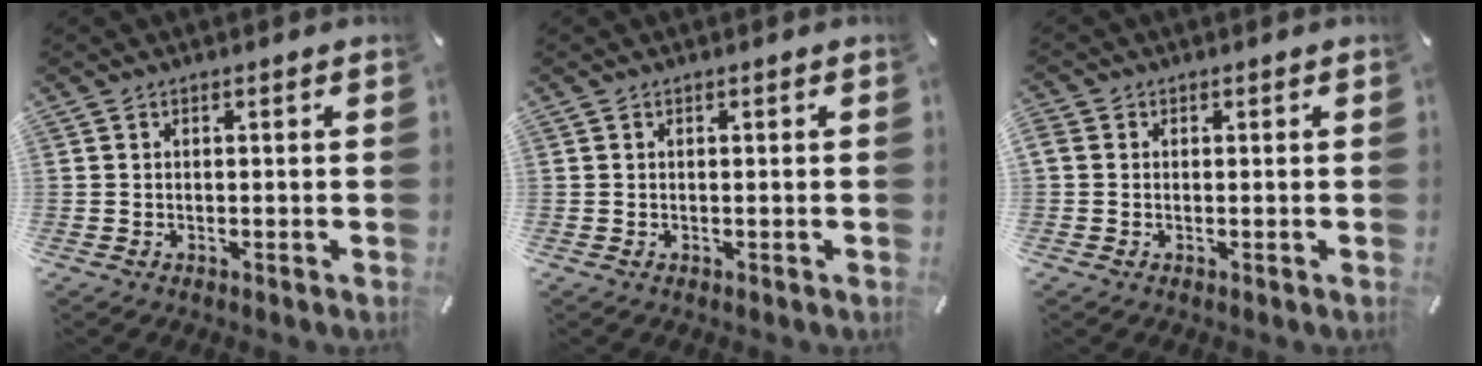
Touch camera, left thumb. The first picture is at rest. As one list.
[{"total": 0.0}, {"total": 1.3, "force": [-0.1, 1.2, 0.4], "torque": [-0.006, 0.007, -0.004]}]